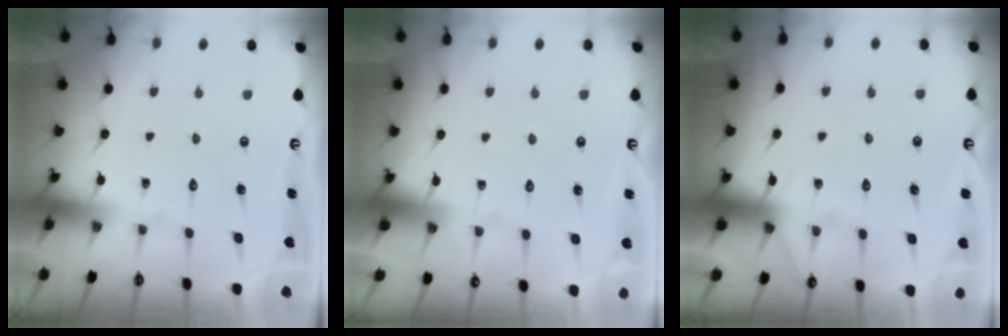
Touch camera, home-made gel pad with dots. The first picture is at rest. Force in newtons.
{"total": 3.2, "press": 3.2, "slide": 0.5}
{"total": 5.0, "press": 5.0, "slide": 0.6}